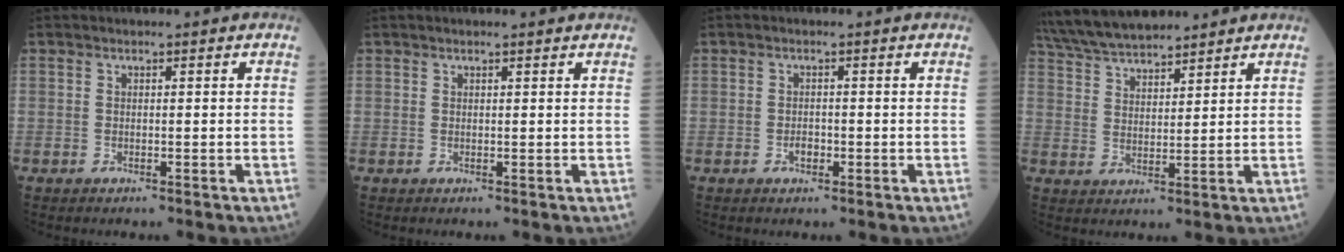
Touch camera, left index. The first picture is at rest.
{"total": 1.1, "force": [1.0, 0.0, 0.3], "torque": [-0.007, 0.008, 0.016]}
{"total": 1.2, "force": [-0.6, 0.7, 0.7], "torque": [-0.012, 0.001, -0.008]}
{"total": 11.0, "force": [10.1, 1.9, 3.8], "torque": [-0.077, 0.030, 0.188]}